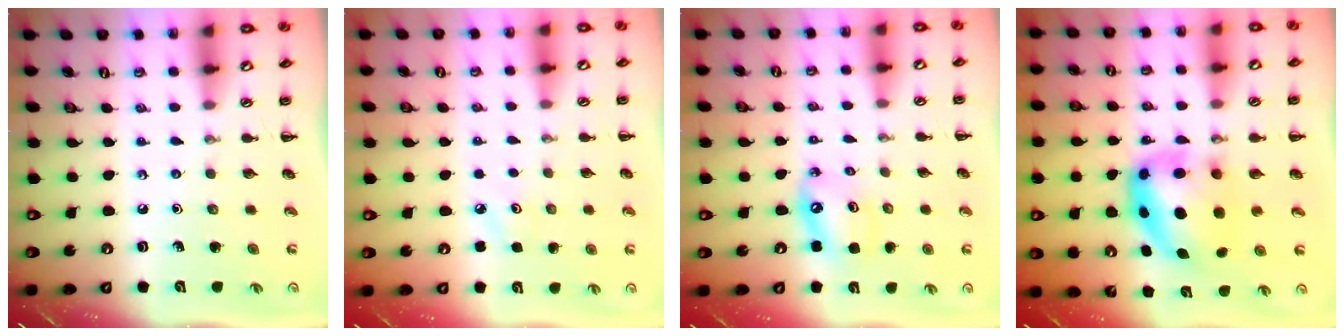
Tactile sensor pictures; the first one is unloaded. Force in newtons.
{"total": 3.1, "press": 2.9, "slide": 0.9}
{"total": 7.1, "press": 6.9, "slide": 1.5}
{"total": 8.5, "press": 8.2, "slide": 2.0}